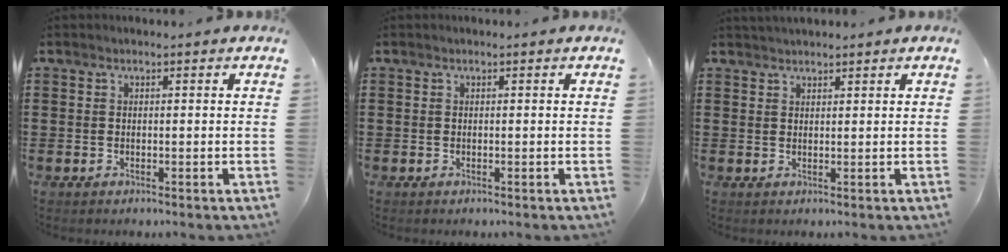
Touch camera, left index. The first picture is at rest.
{"total": 0.0}
{"total": 1.3, "force": [1.3, 0.2, 0.2], "torque": [-0.006, 0.000, 0.025]}